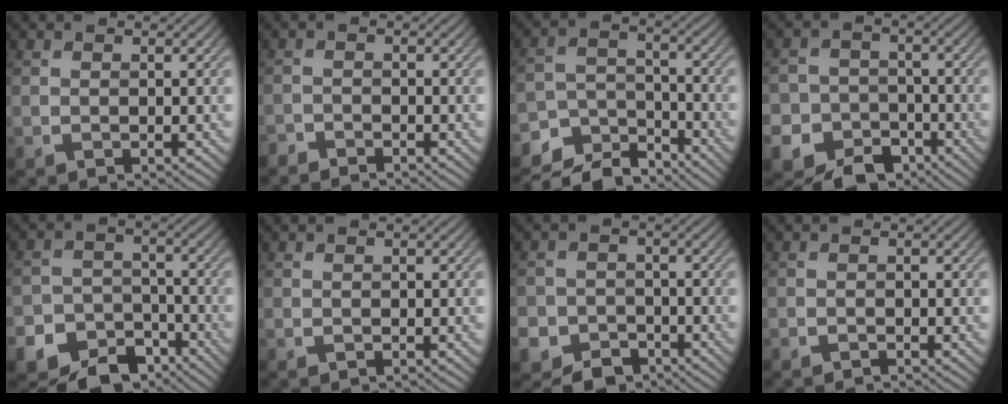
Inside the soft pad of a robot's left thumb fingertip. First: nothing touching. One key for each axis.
{"total": 2.0, "fx": -2.0, "fy": 0.2, "fz": 0.2, "tx": -0.004, "ty": -0.005, "tz": -0.043}
{"total": 10.4, "fx": -9.2, "fy": 4.0, "fz": 2.5, "tx": -0.046, "ty": -0.013, "tz": -0.149}
{"total": 12.6, "fx": -7.9, "fy": 9.5, "fz": 2.6, "tx": -0.064, "ty": -0.057, "tz": -0.136}
{"total": 14.1, "fx": -10.1, "fy": 9.1, "fz": 3.4, "tx": -0.079, "ty": -0.054, "tz": -0.153}
{"total": 0.0}
{"total": 9.4, "fx": -6.1, "fy": 6.9, "fz": 1.8, "tx": -0.044, "ty": -0.038, "tz": -0.110}
{"total": 0.6, "fx": -0.6, "fy": 0.1, "fz": 0.0, "tx": 0.001, "ty": -0.003, "tz": -0.013}